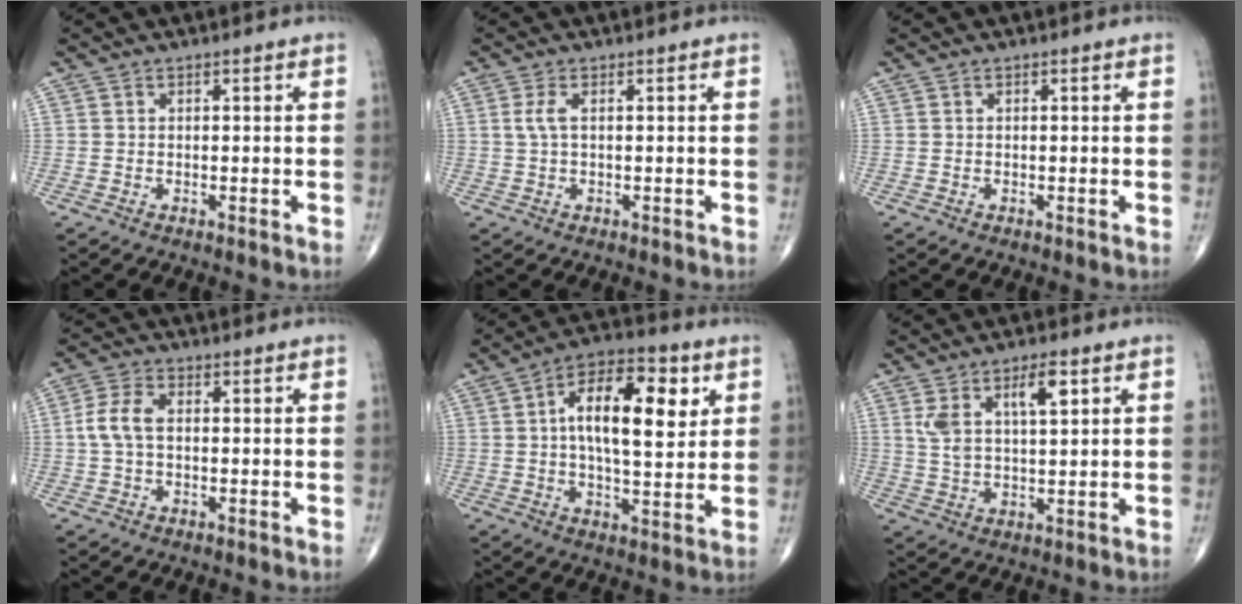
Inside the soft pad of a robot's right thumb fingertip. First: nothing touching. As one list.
[{"total": 2.3, "force": [0.4, 0.8, 2.1], "torque": [-0.058, 0.007, 0.009]}, {"total": 0.0}, {"total": 5.5, "force": [0.1, 3.2, 4.5], "torque": [-0.104, 0.015, -0.004]}, {"total": 16.1, "force": [4.0, 7.1, 13.8], "torque": [-0.199, 0.001, 0.056]}, {"total": 8.2, "force": [3.5, 3.3, 6.6], "torque": [-0.118, -0.008, 0.069]}]